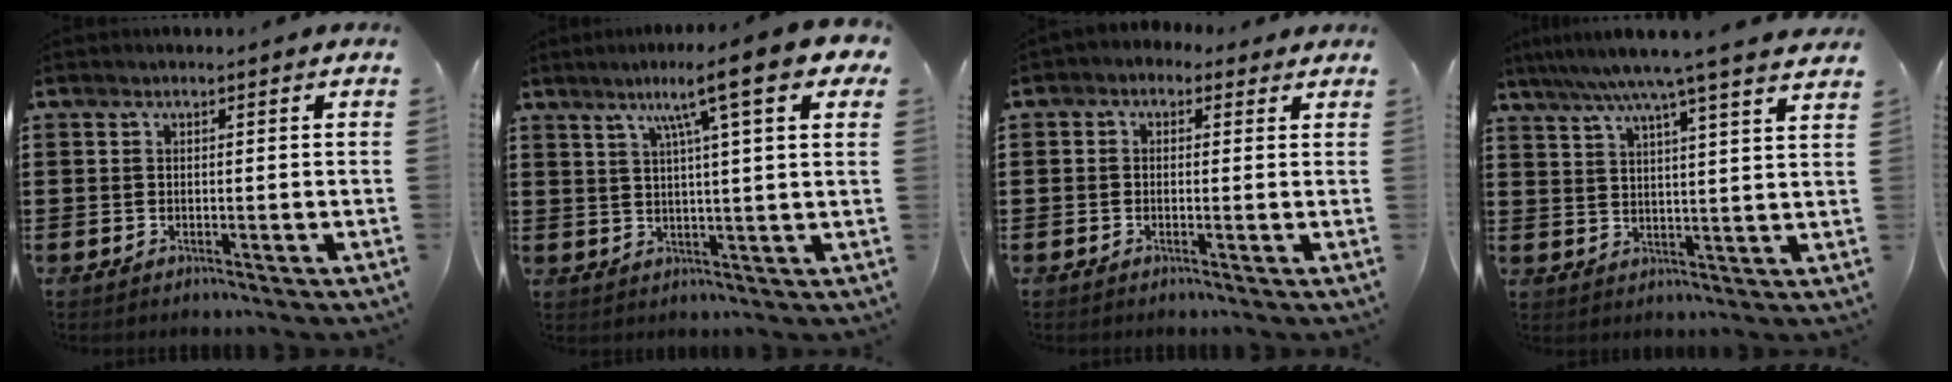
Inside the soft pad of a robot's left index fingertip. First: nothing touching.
{"total": 10.7, "force": [5.7, 0.4, 9.0], "torque": [-0.163, -0.007, 0.087]}
{"total": 1.5, "force": [-0.1, 1.4, 0.4], "torque": [-0.012, 0.009, -0.005]}
{"total": 7.3, "force": [6.0, -1.0, 4.1], "torque": [-0.097, -0.027, 0.102]}